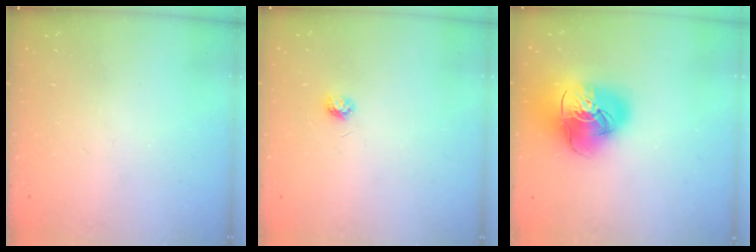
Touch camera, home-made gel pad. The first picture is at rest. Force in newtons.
{"total": 3.5, "press": 3.4, "slide": 0.3}
{"total": 19.5, "press": 19.4, "slide": 2.3}